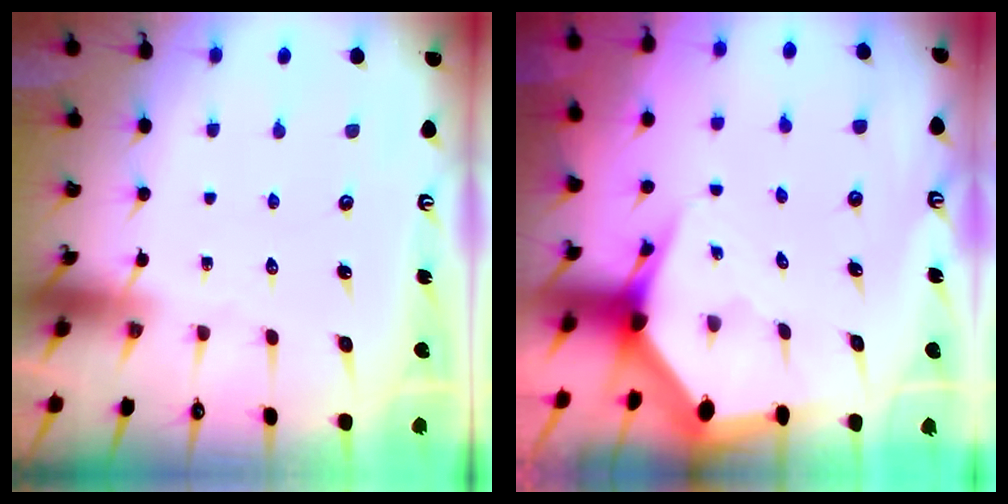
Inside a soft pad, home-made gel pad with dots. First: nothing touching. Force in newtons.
{"total": 3.9, "press": 3.9, "slide": 0.5}